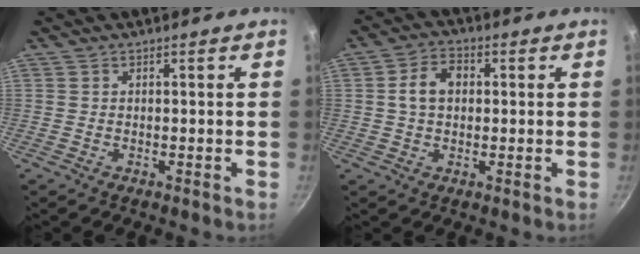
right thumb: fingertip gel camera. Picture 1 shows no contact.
{"total": 6.3, "force": [0.7, 4.5, 4.4], "torque": [-0.063, 0.014, 0.005]}